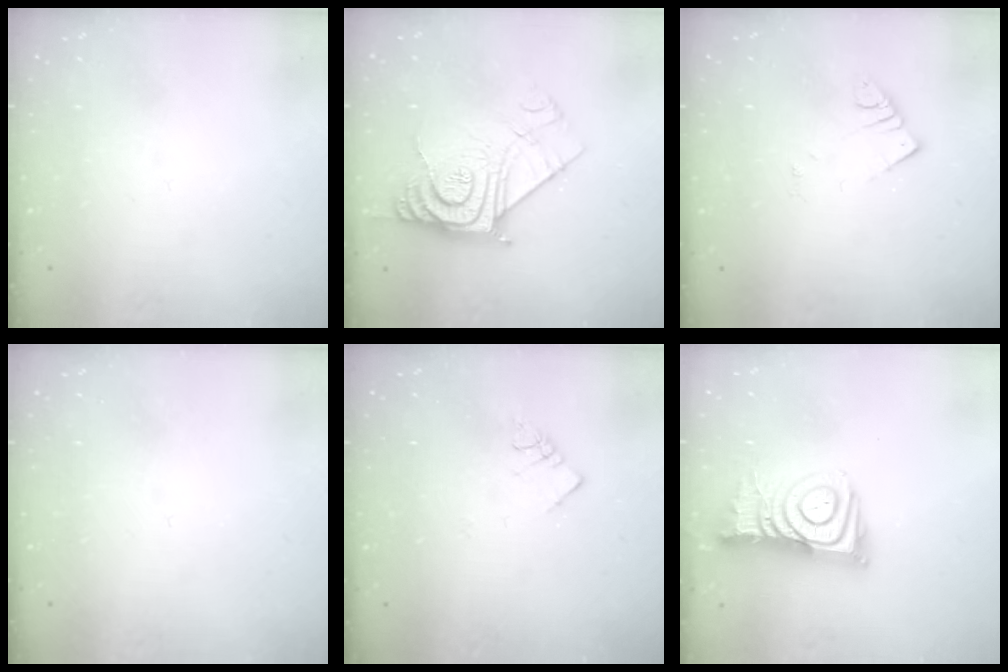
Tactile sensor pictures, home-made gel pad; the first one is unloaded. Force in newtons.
{"total": 15.3, "press": 15.2, "slide": 1.1}
{"total": 2.6, "press": 2.6, "slide": 0.1}
{"total": 0.0}
{"total": 3.6, "press": 3.6, "slide": 0.3}
{"total": 12.6, "press": 12.5, "slide": 1.0}